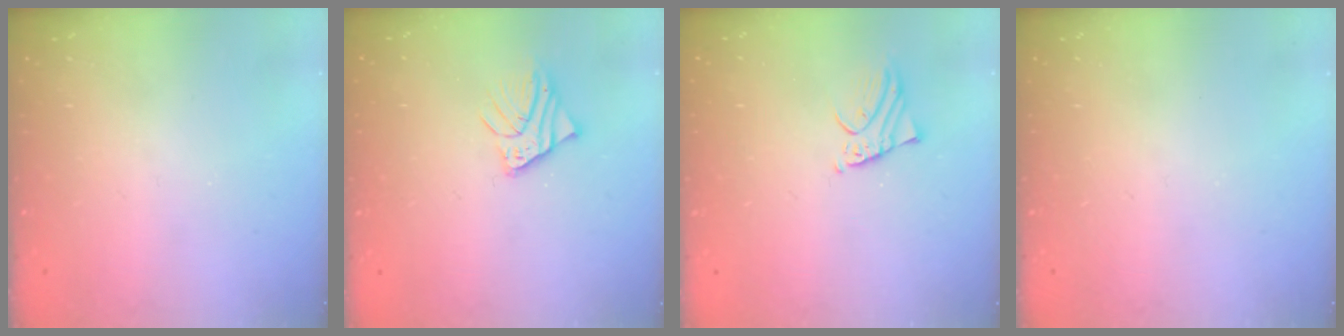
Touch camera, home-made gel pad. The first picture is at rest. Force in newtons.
{"total": 4.2, "press": 4.1, "slide": 0.5}
{"total": 1.9, "press": 1.9, "slide": 0.3}
{"total": 0.0}